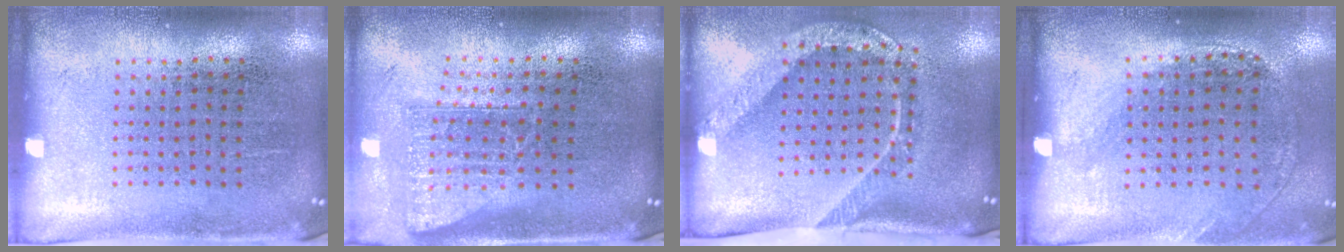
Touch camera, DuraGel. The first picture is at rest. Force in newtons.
{"total": 1.7, "press": 1.3, "slide": 1.1}
{"total": 2.4, "press": 1.7, "slide": 1.7}
{"total": 1.3, "press": 1.0, "slide": 0.9}